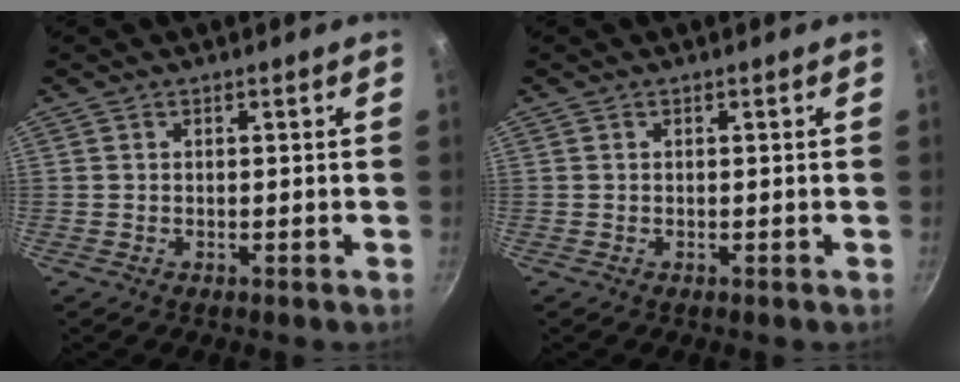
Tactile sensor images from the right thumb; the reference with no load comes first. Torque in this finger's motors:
{"motor_torque": [-0.44, 0.27, 0.06, 0.06, 0.00]}